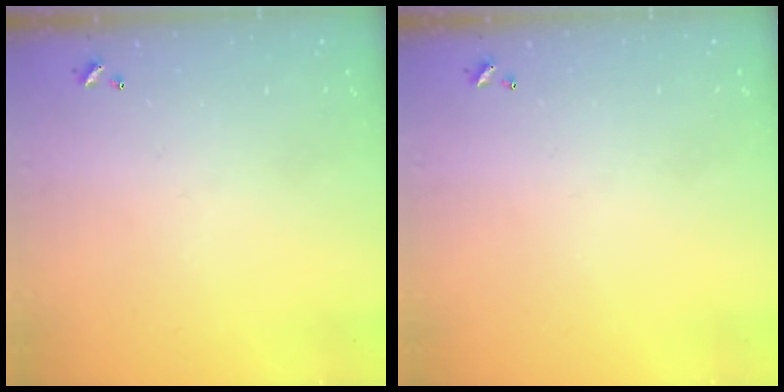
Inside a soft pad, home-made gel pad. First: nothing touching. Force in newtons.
{"total": 0.0}